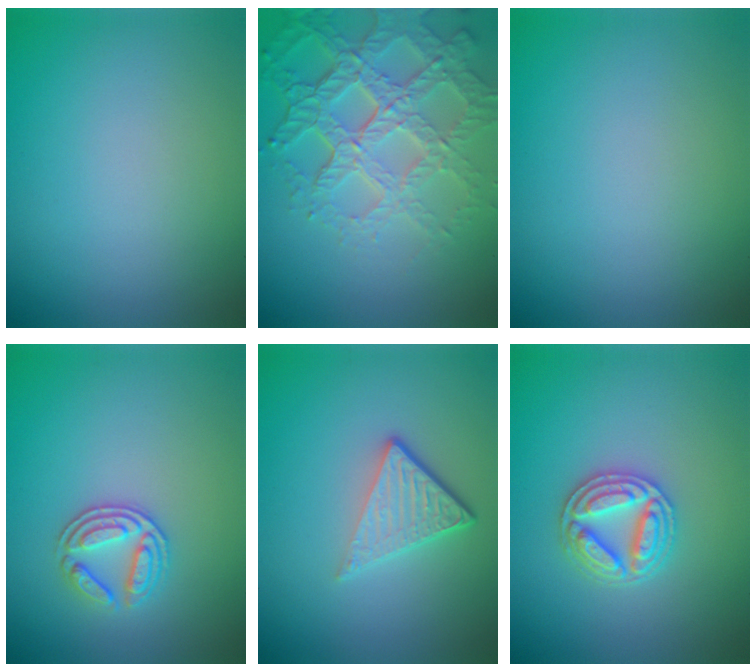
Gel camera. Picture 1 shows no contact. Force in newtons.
{"total": 7.6, "press": 5.3, "slide": 5.5}
{"total": 0.0}
{"total": 2.9, "press": 2.6, "slide": 1.1}
{"total": 4.1, "press": 2.7, "slide": 3.1}
{"total": 3.6, "press": 3.5, "slide": 0.8}